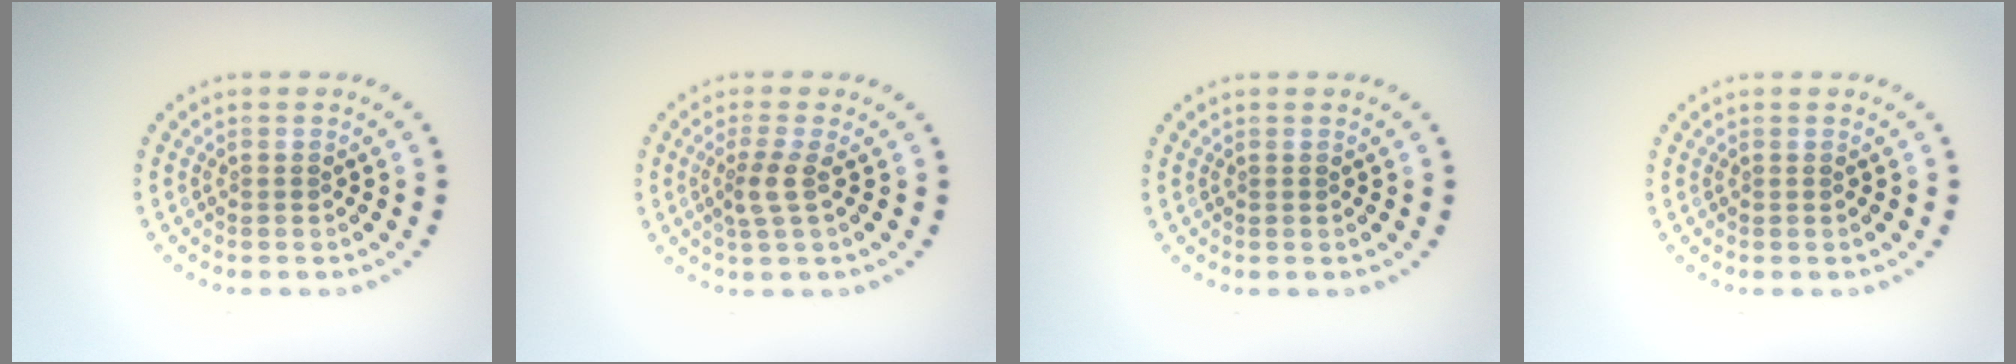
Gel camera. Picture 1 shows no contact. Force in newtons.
{"total": 2.0, "press": 1.6, "slide": 1.2}
{"total": 0.0}
{"total": 0.0}